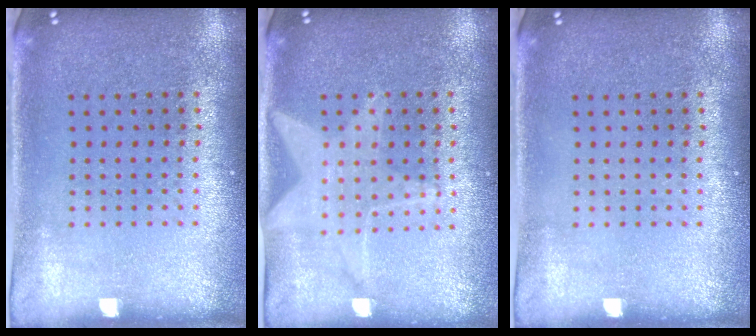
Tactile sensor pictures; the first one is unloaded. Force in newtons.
{"total": 1.5, "press": 1.5, "slide": 0.3}
{"total": 0.0}